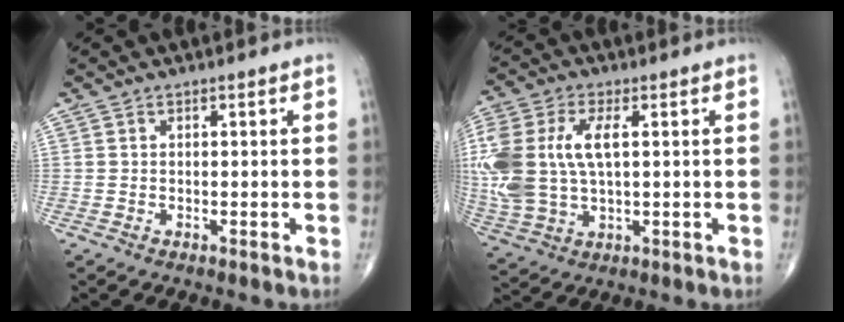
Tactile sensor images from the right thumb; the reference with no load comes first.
{"total": 16.9, "force": [2.3, 9.2, 14.0], "torque": [-0.337, 0.006, 0.047]}